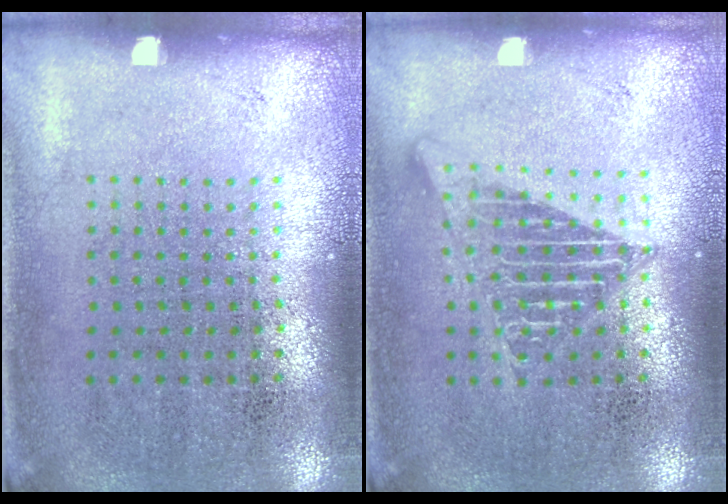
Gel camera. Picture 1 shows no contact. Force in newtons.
{"total": 2.4, "press": 2.4, "slide": 0.2}